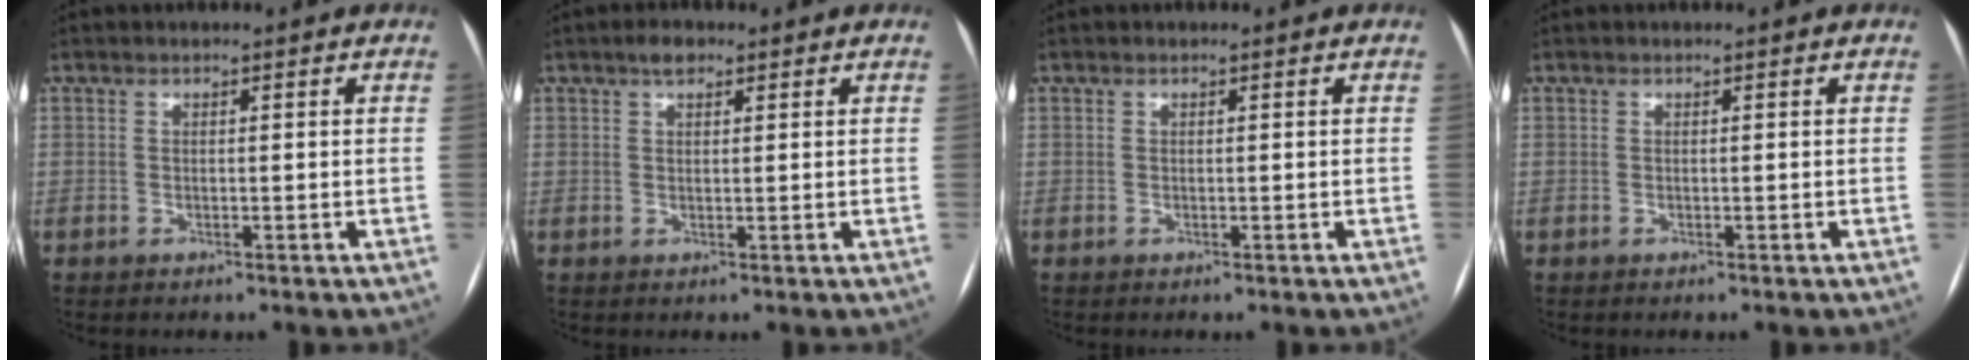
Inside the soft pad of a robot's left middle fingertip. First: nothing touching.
{"total": 2.1, "force": [1.4, 0.9, 1.2], "torque": [-0.023, 0.009, 0.022]}
{"total": 0.0}
{"total": 0.0}